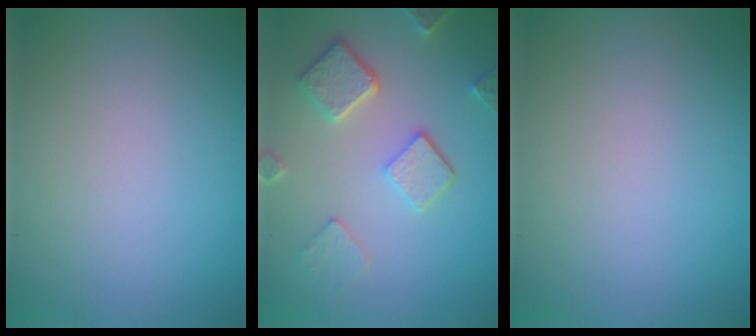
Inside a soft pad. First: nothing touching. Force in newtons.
{"total": 5.0, "press": 3.9, "slide": 3.2}
{"total": 0.0}